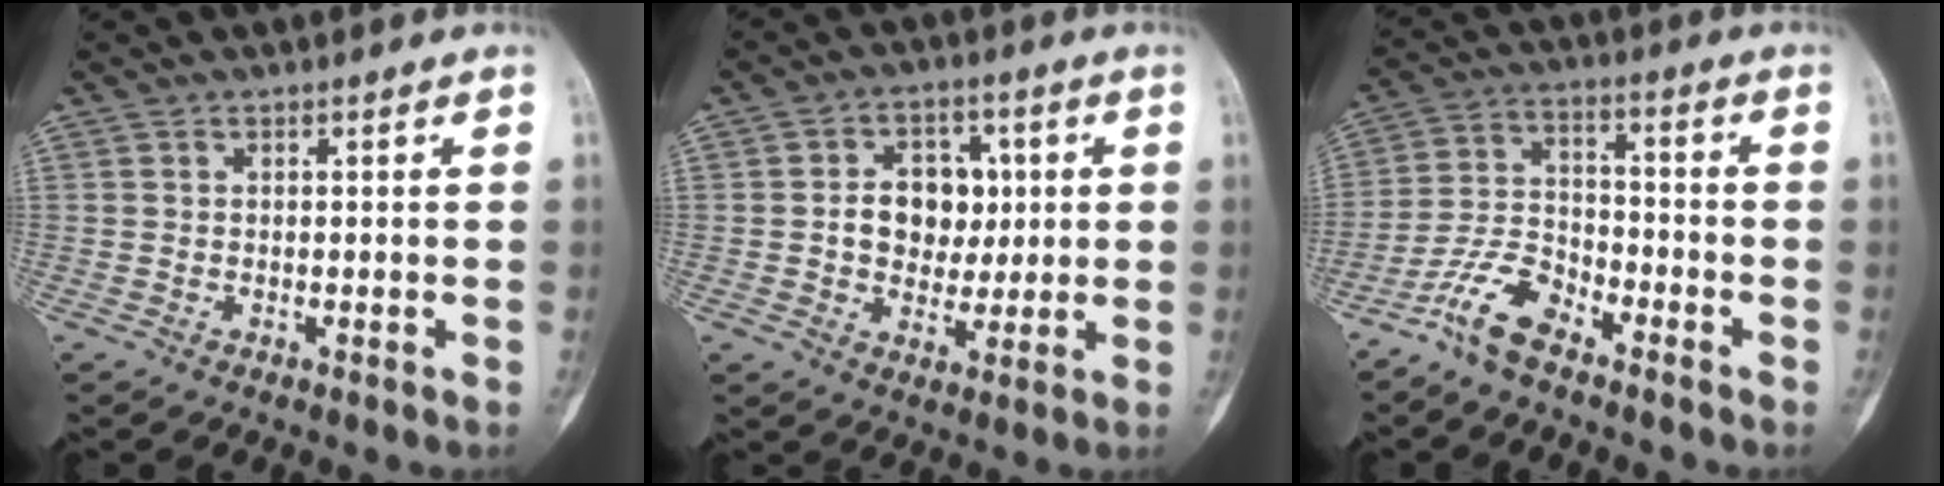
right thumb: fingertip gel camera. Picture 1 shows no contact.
{"total": 9.9, "force": [1.0, 7.7, 6.2], "torque": [-0.045, 0.007, 0.016]}
{"total": 9.0, "force": [-6.5, 3.5, 5.0], "torque": [-0.106, 0.043, -0.138]}